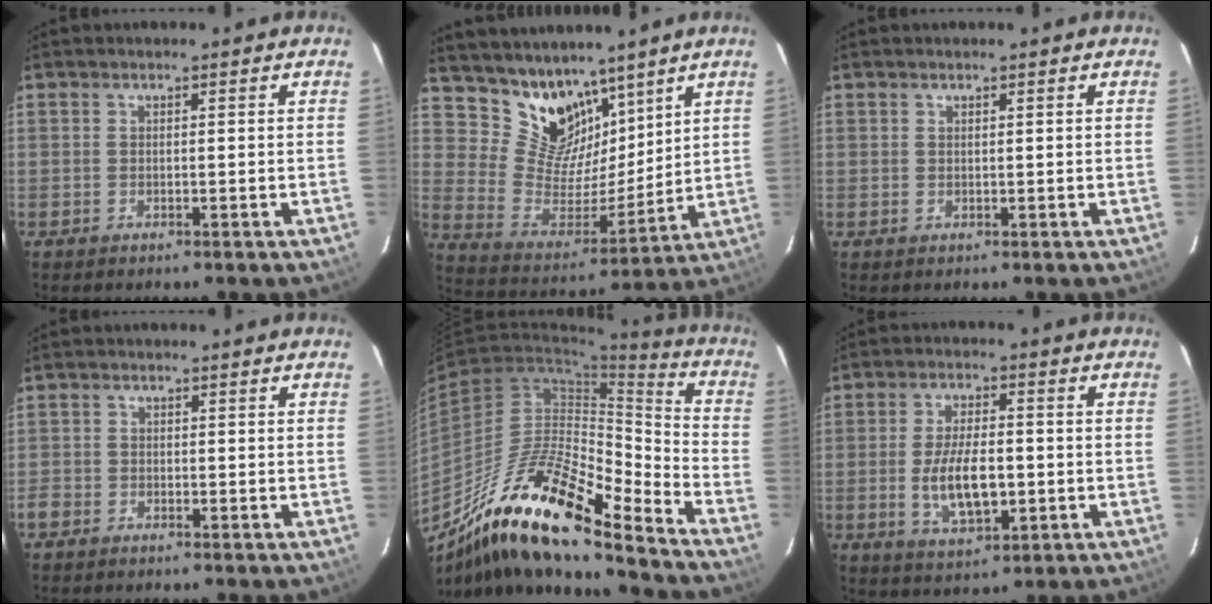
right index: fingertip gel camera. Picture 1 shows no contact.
{"total": 13.8, "force": [10.3, 8.1, 4.2], "torque": [-0.087, 0.000, 0.204]}
{"total": 0.8, "force": [0.4, 0.7, 0.0], "torque": [0.002, 0.004, 0.006]}
{"total": 2.3, "force": [-1.7, 1.5, 0.4], "torque": [-0.014, 0.000, -0.034]}
{"total": 21.1, "force": [-15.1, 4.3, 14.1], "torque": [-0.246, -0.011, -0.280]}
{"total": 9.8, "force": [-1.8, 4.3, 8.7], "torque": [-0.168, -0.008, -0.025]}